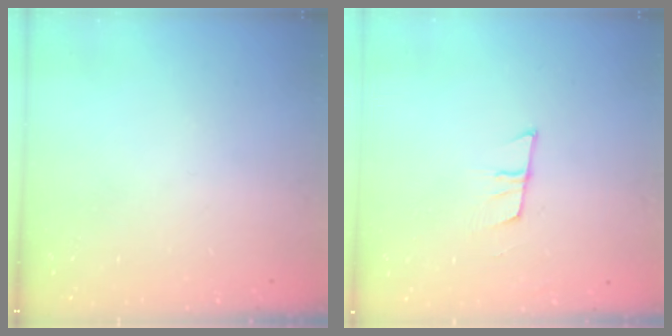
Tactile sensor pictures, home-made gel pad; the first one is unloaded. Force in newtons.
{"total": 6.9, "press": 6.3, "slide": 2.8}